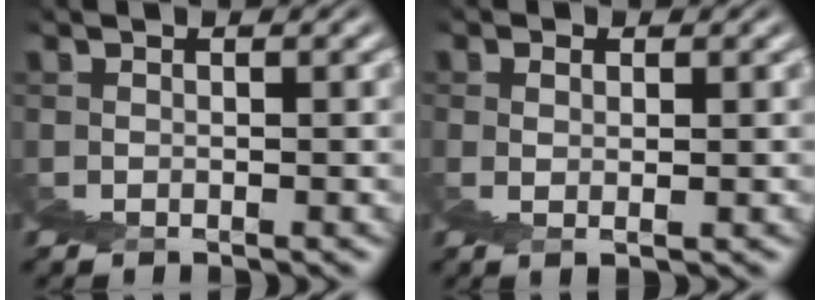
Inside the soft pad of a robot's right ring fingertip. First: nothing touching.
{"total": 3.3, "force": [1.0, -3.1, -0.7], "torque": [0.040, 0.025, 0.007]}